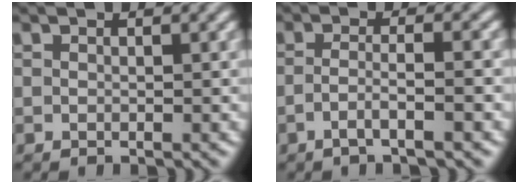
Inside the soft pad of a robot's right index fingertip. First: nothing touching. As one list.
[{"total": 2.6, "force": [-1.7, -0.8, 1.8], "torque": [-0.035, -0.011, -0.024]}]